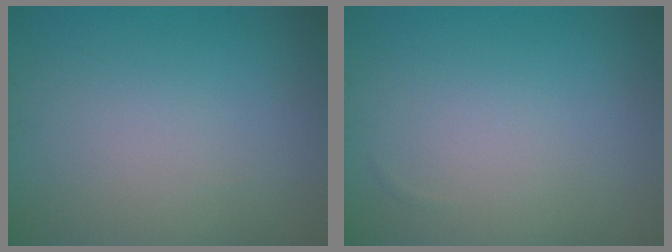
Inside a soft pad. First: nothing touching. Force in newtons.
{"total": 0.0}